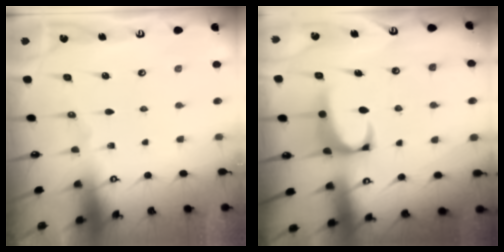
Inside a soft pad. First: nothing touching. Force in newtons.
{"total": 2.1, "press": 1.9, "slide": 1.0}